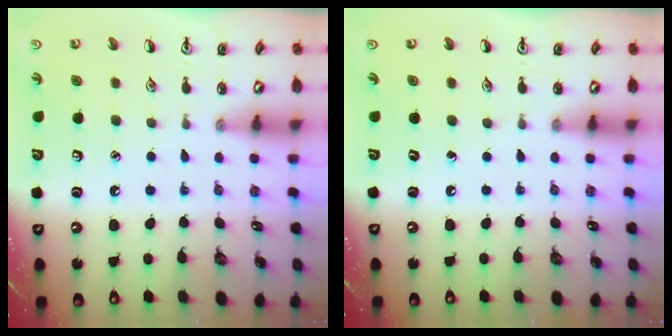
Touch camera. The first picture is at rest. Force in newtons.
{"total": 0.0}